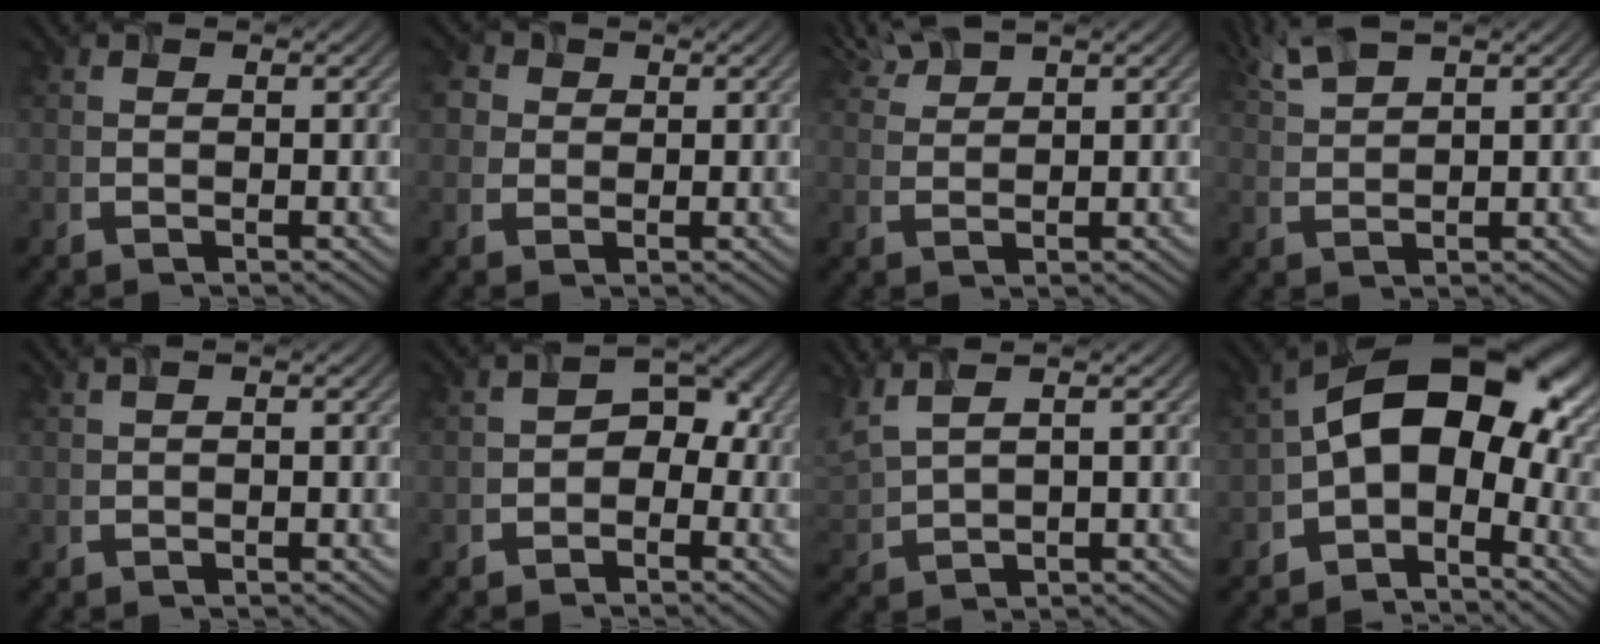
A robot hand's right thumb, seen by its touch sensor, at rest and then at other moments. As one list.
[{"total": 5.3, "force": [1.8, 4.2, 2.7], "torque": [-0.105, 0.029, 0.037]}, {"total": 3.8, "force": [3.2, 0.7, 1.9], "torque": [-0.055, 0.019, 0.080]}, {"total": 3.9, "force": [2.9, 0.7, 2.6], "torque": [-0.067, 0.018, 0.075]}, {"total": 0.7, "force": [0.5, -0.1, 0.5], "torque": [-0.014, 0.007, 0.014]}, {"total": 3.4, "force": [-1.3, 2.6, 1.8], "torque": [-0.009, 0.011, -0.019]}, {"total": 4.0, "force": [2.6, 1.2, 2.7], "torque": [-0.090, 0.019, 0.068]}, {"total": 13.4, "force": [-2.2, 8.3, 10.3], "torque": [-0.156, 0.015, -0.045]}]